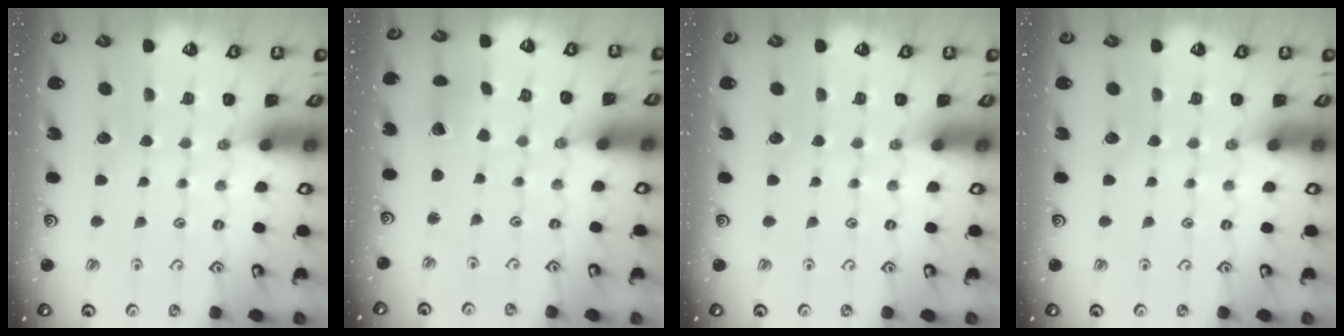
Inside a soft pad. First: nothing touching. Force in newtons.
{"total": 2.4, "press": 2.4, "slide": 0.3}
{"total": 0.0}
{"total": 0.0}